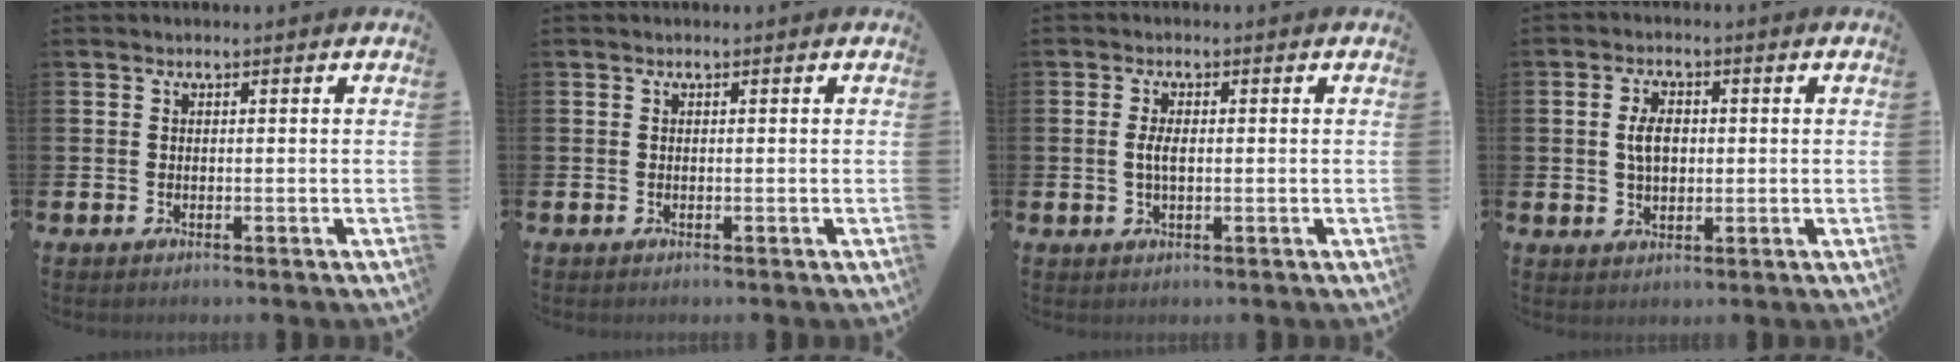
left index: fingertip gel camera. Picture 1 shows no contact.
{"total": 0.0}
{"total": 2.5, "force": [0.1, 1.0, 2.3], "torque": [-0.038, 0.001, -0.001]}
{"total": 4.1, "force": [0.6, 2.7, 3.0], "torque": [-0.032, 0.000, 0.002]}